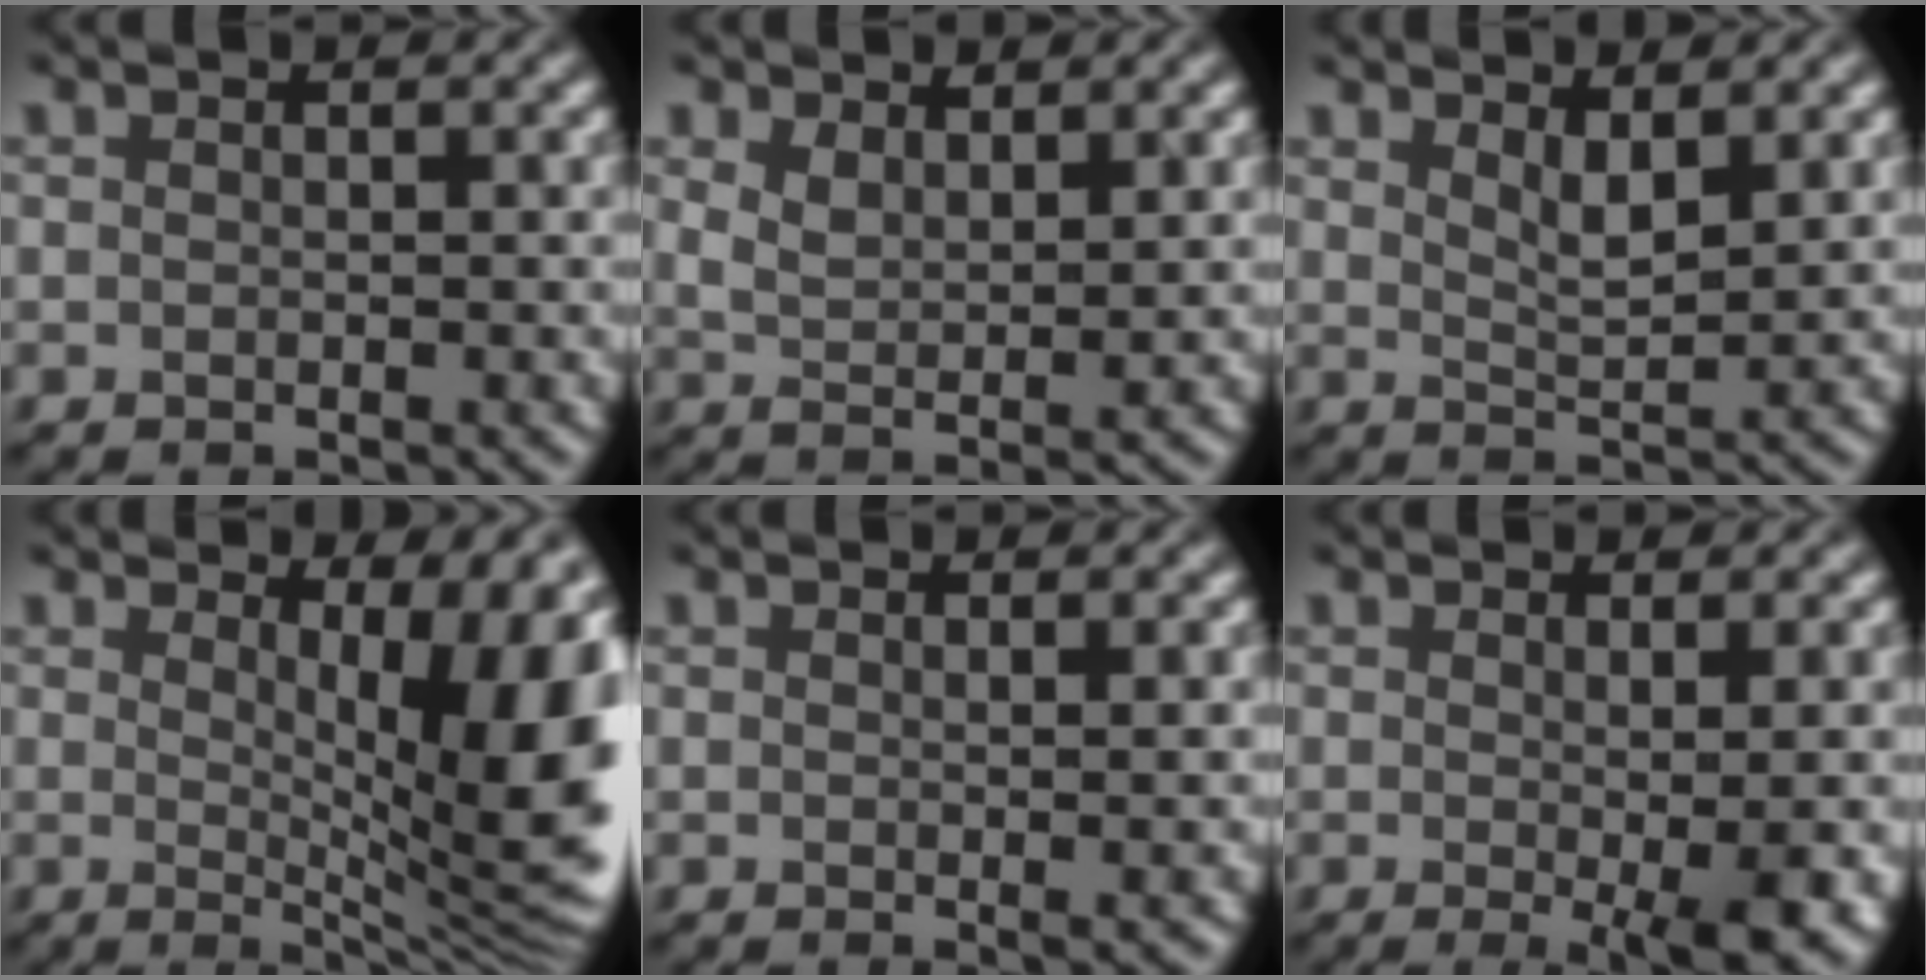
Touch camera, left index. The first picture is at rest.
{"total": 2.4, "force": [1.4, 0.9, 1.7], "torque": [-0.038, -0.006, 0.027]}
{"total": 2.5, "force": [1.6, 0.7, 1.9], "torque": [-0.034, -0.008, 0.028]}
{"total": 13.2, "force": [2.9, 4.7, 12.0], "torque": [-0.122, 0.001, 0.039]}
{"total": 1.6, "force": [0.7, 0.4, 1.4], "torque": [-0.015, 0.000, 0.007]}
{"total": 4.8, "force": [-0.4, 0.8, 4.8], "torque": [-0.063, -0.010, -0.006]}